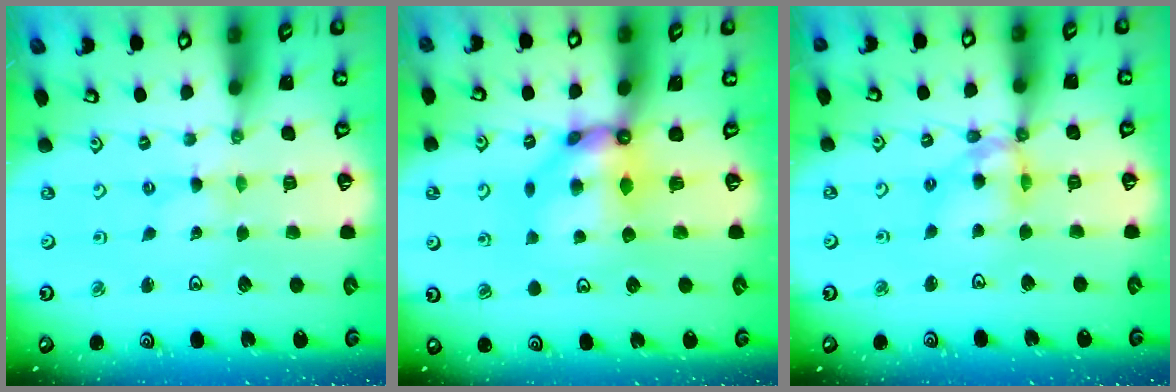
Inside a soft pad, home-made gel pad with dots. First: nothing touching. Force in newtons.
{"total": 8.8, "press": 8.7, "slide": 0.9}
{"total": 11.9, "press": 11.8, "slide": 0.9}